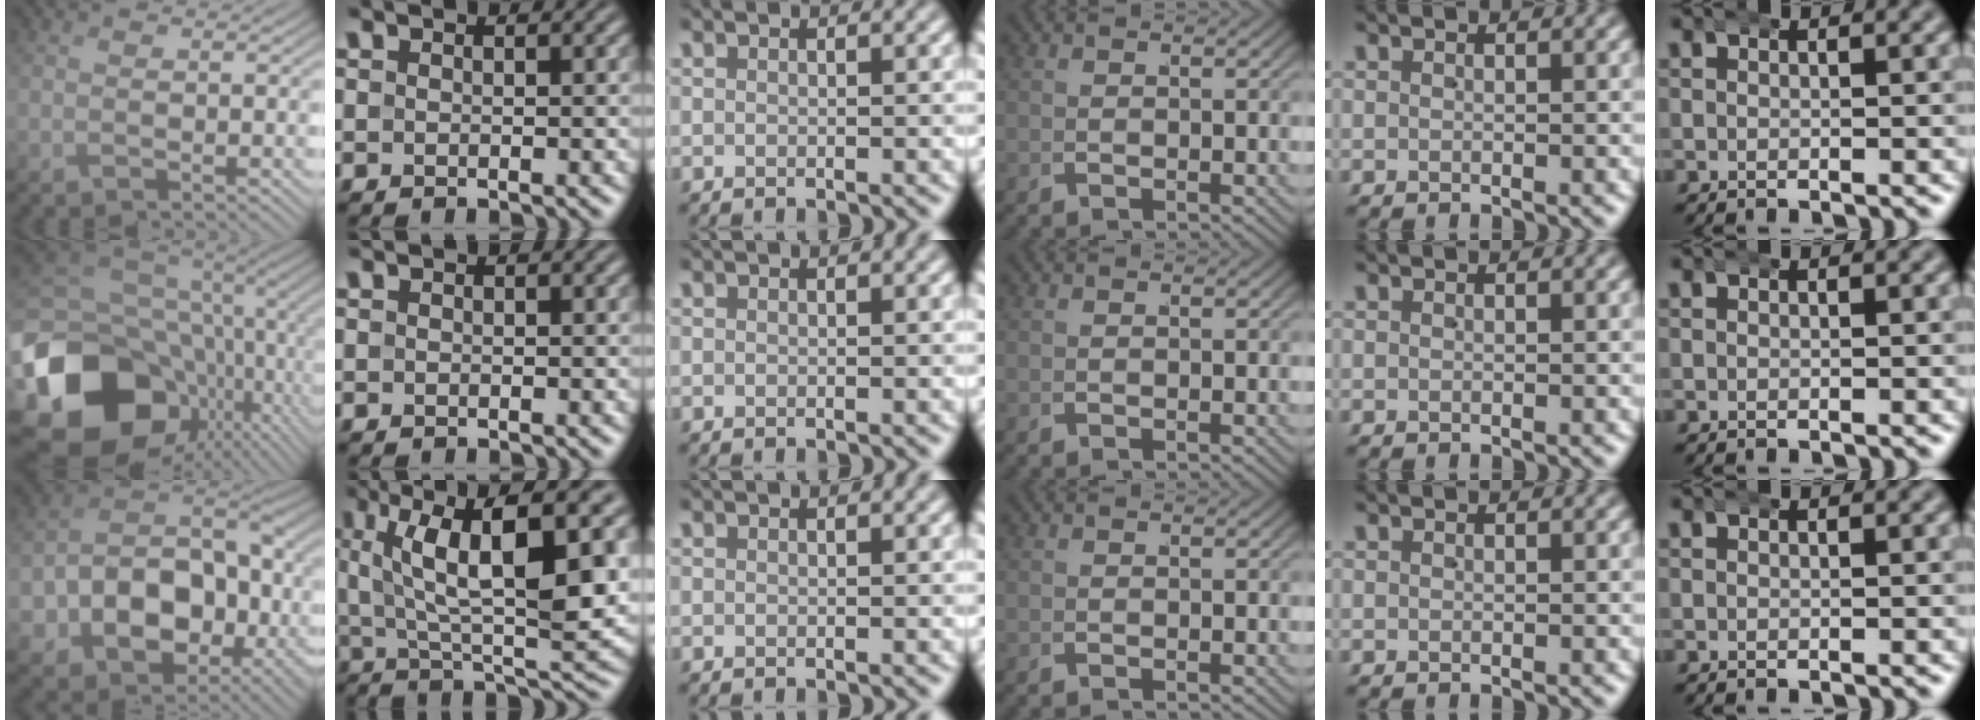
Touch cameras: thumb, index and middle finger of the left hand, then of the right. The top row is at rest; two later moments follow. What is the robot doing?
{"motion": "wrap", "object": "aluminum foil"}